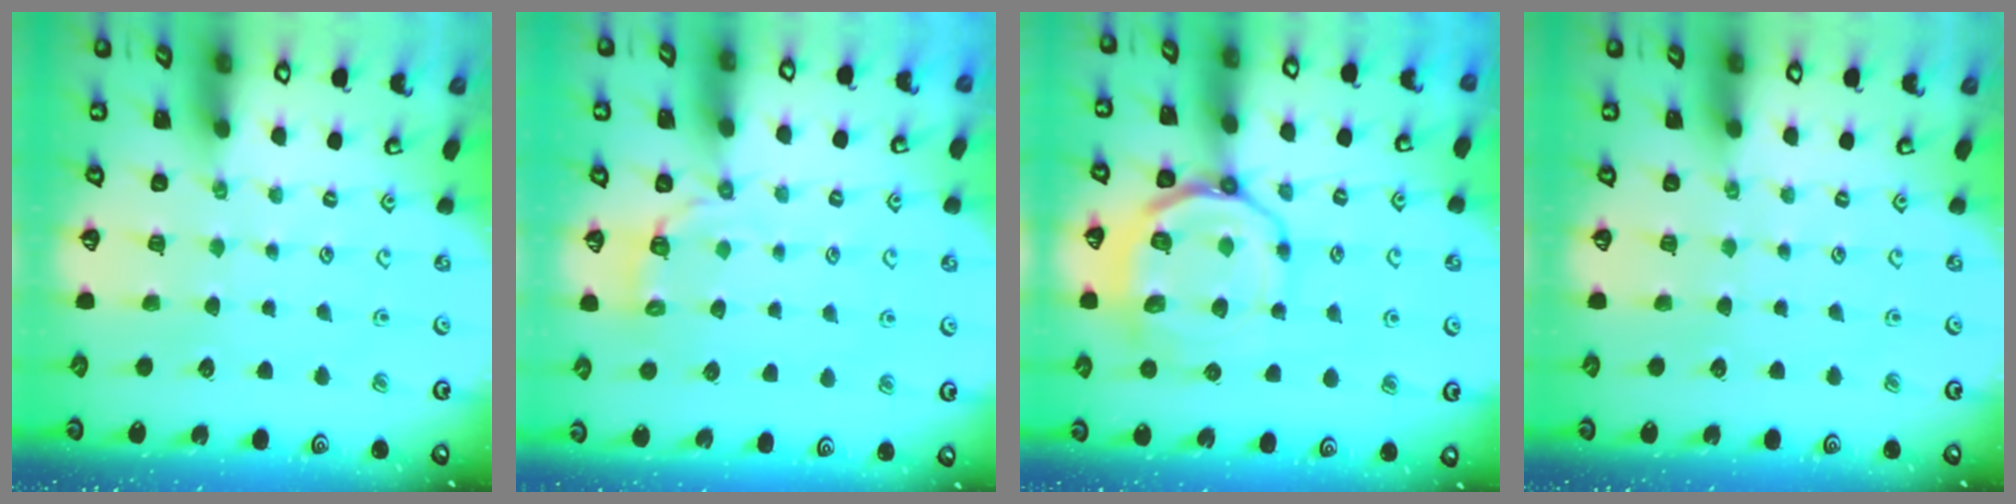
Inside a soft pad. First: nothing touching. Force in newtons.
{"total": 3.0, "press": 1.6, "slide": 2.5}
{"total": 13.7, "press": 13.5, "slide": 2.2}
{"total": 0.0}